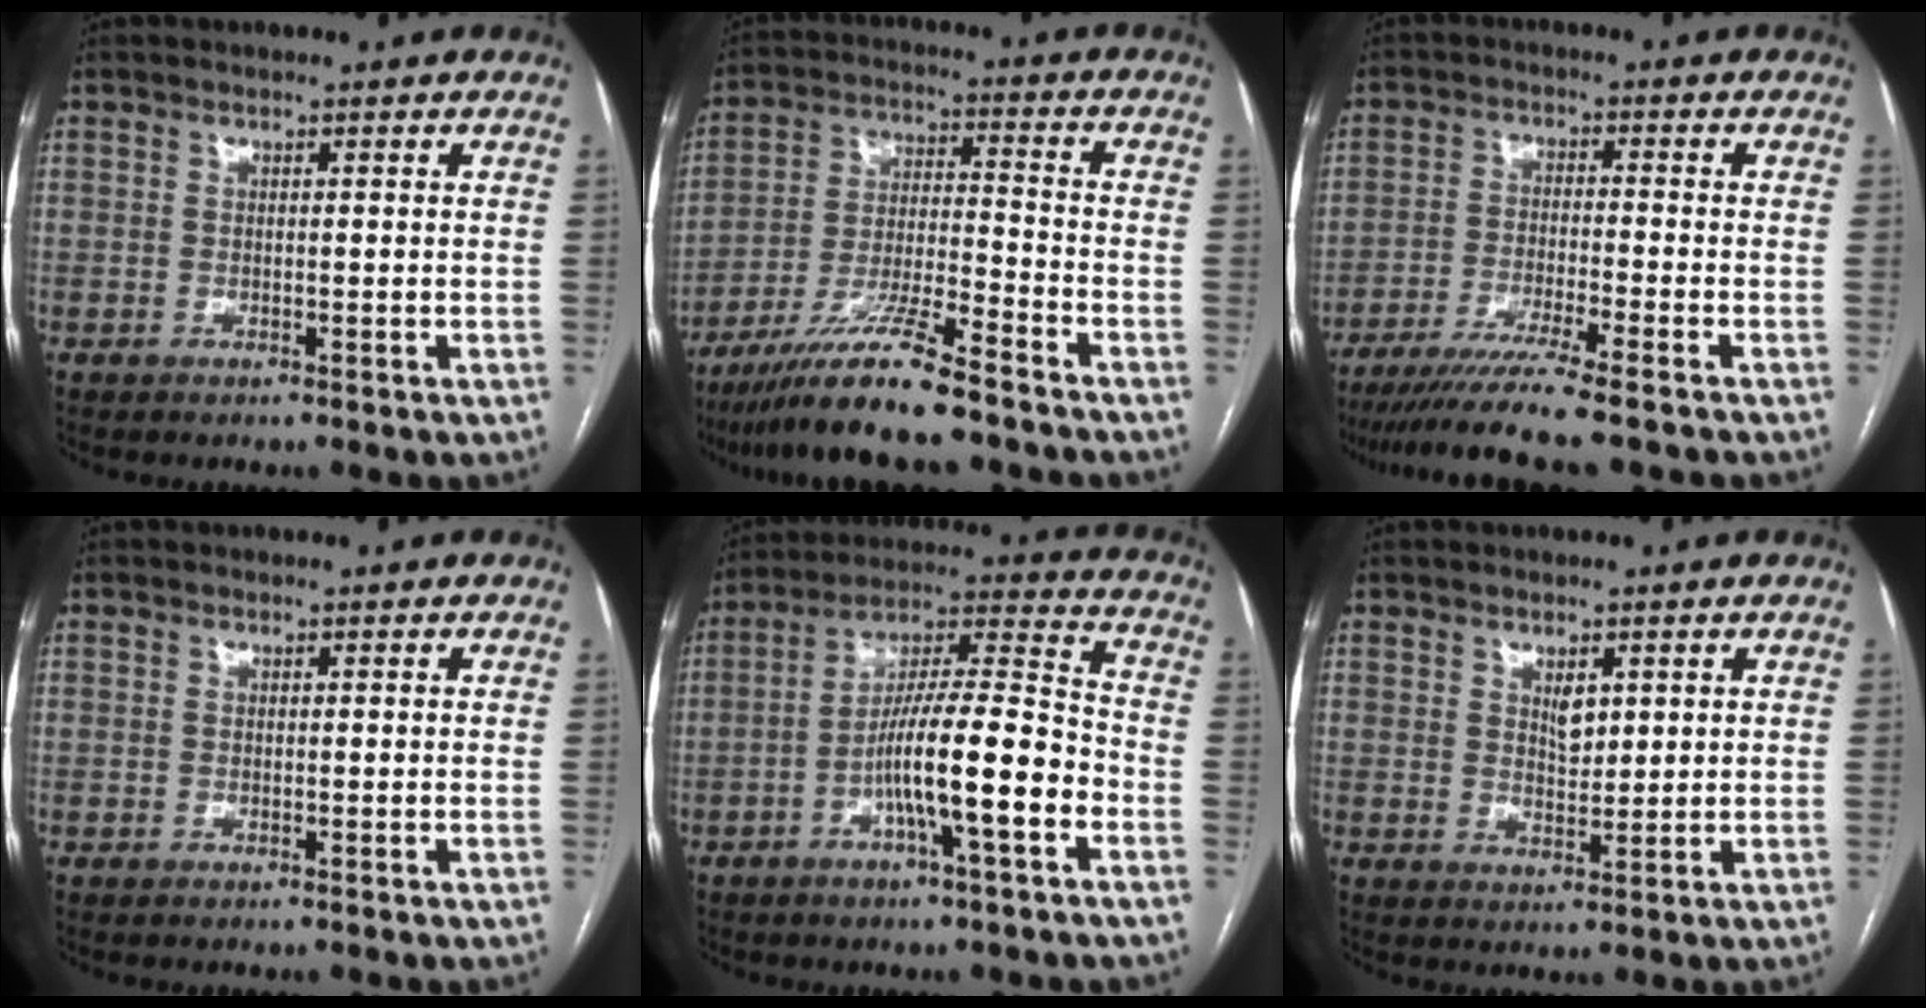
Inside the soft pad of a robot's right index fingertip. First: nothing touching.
{"total": 12.3, "force": [-9.8, 0.1, 7.4], "torque": [-0.137, -0.018, -0.177]}
{"total": 9.7, "force": [-7.9, -1.5, 5.4], "torque": [-0.078, -0.032, -0.130]}
{"total": 0.0}
{"total": 13.9, "force": [-5.0, 1.1, 13.0], "torque": [-0.224, 0.014, -0.083]}
{"total": 2.8, "force": [1.2, 1.4, 2.1], "torque": [-0.033, -0.003, 0.023]}